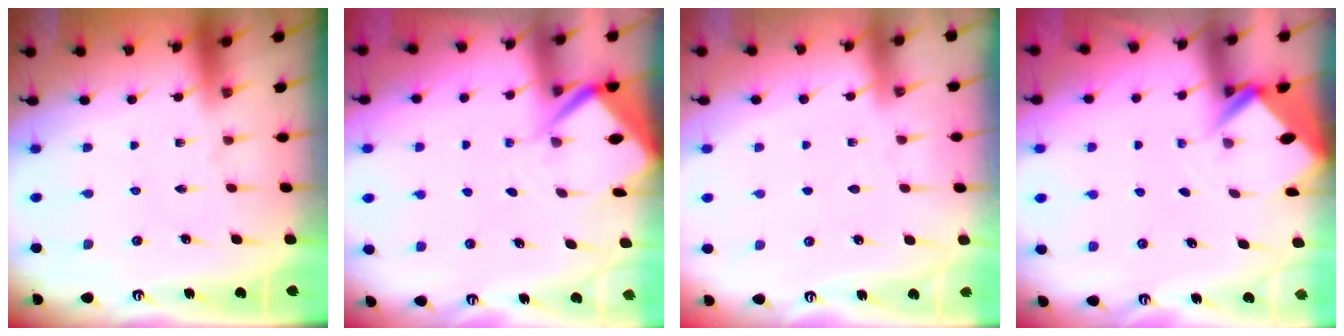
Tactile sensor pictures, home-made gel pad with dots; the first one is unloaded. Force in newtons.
{"total": 4.9, "press": 4.9, "slide": 0.3}
{"total": 2.9, "press": 2.8, "slide": 0.4}
{"total": 2.7, "press": 2.7, "slide": 0.1}